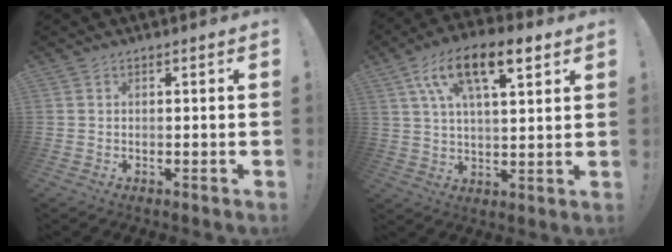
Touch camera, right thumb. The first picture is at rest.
{"total": 16.0, "force": [8.0, 6.4, 12.3], "torque": [-0.199, -0.018, 0.134]}